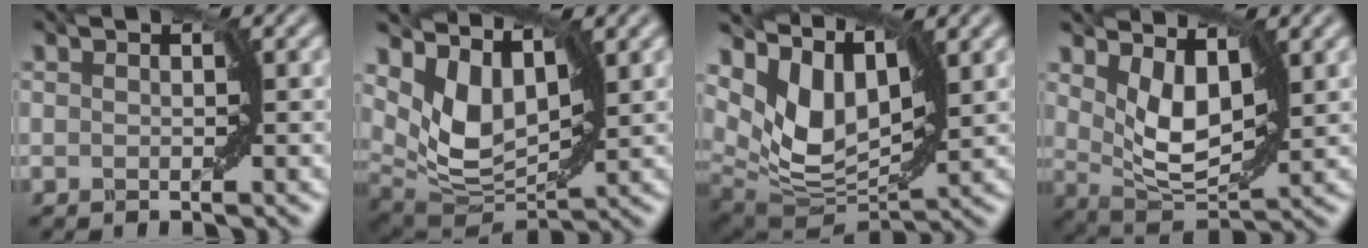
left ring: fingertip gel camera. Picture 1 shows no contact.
{"total": 5.1, "force": [2.5, 3.0, 3.2], "torque": [-0.080, -0.019, 0.045]}
{"total": 6.4, "force": [3.5, 3.5, 4.0], "torque": [-0.089, -0.014, 0.065]}
{"total": 4.5, "force": [1.9, 2.3, 3.4], "torque": [-0.072, -0.011, 0.035]}